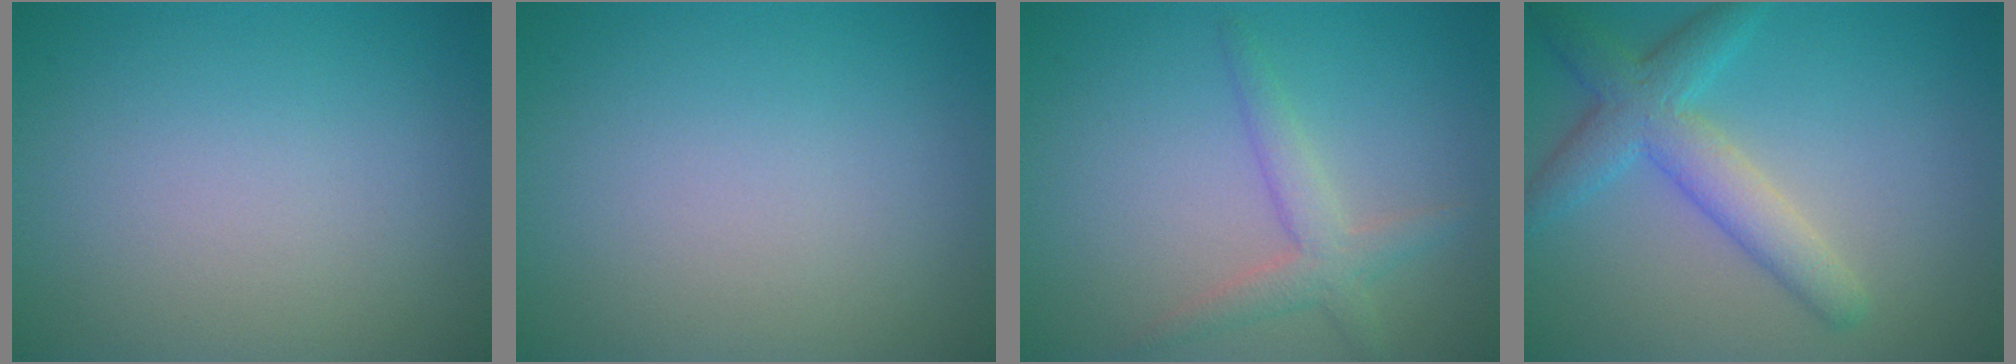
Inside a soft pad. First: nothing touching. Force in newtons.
{"total": 0.0}
{"total": 2.6, "press": 2.6, "slide": 0.2}
{"total": 4.5, "press": 4.5, "slide": 0.3}